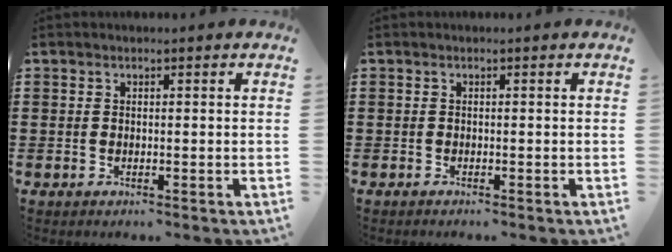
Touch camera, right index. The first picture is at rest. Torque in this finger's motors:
{"motor_torque": [0.60, 0.51, 0.03, 0.02]}